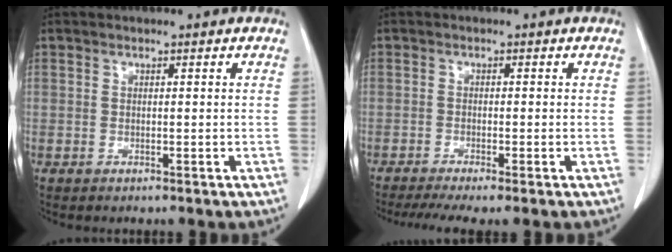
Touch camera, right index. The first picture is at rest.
{"total": 5.7, "force": [-4.1, 0.2, 3.9], "torque": [-0.062, -0.011, -0.069]}